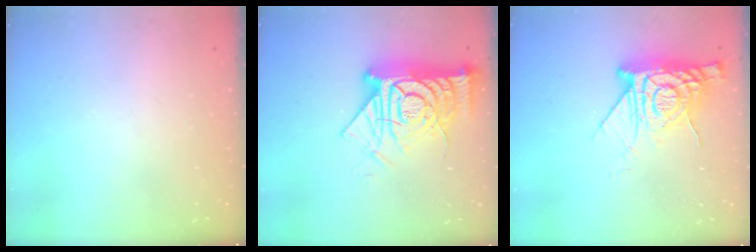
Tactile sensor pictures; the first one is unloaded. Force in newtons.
{"total": 19.4, "press": 19.3, "slide": 2.0}
{"total": 15.5, "press": 15.4, "slide": 1.2}